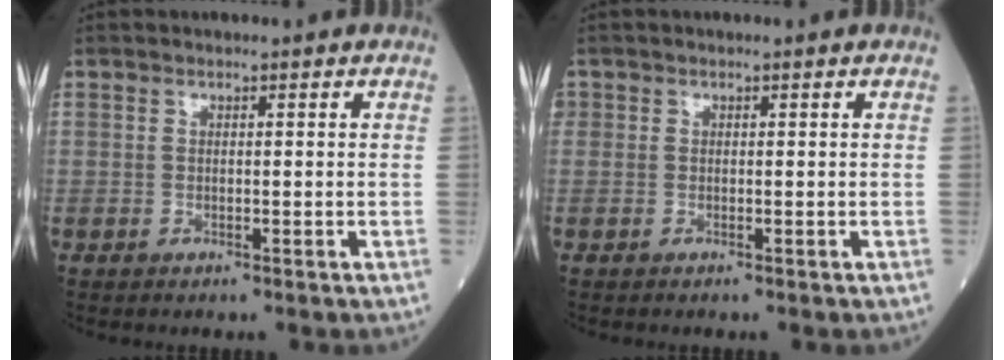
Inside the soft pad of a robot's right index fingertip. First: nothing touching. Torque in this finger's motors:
{"motor_torque": [-0.03, 0.02, -0.03, 0.01]}